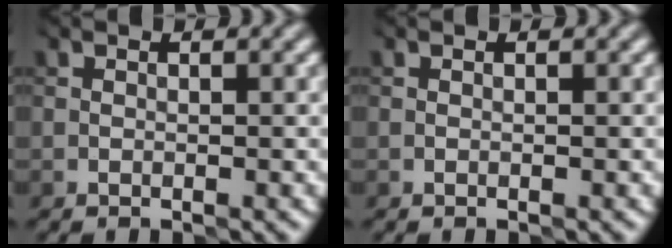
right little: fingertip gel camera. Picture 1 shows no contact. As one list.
[{"total": 0.0}]